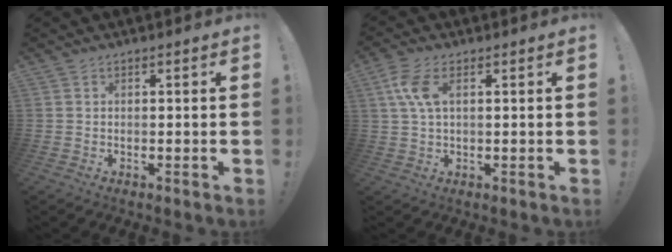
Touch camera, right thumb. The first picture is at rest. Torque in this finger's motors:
{"motor_torque": [-0.59, 0.52, 0.64, -0.35, 0.03]}